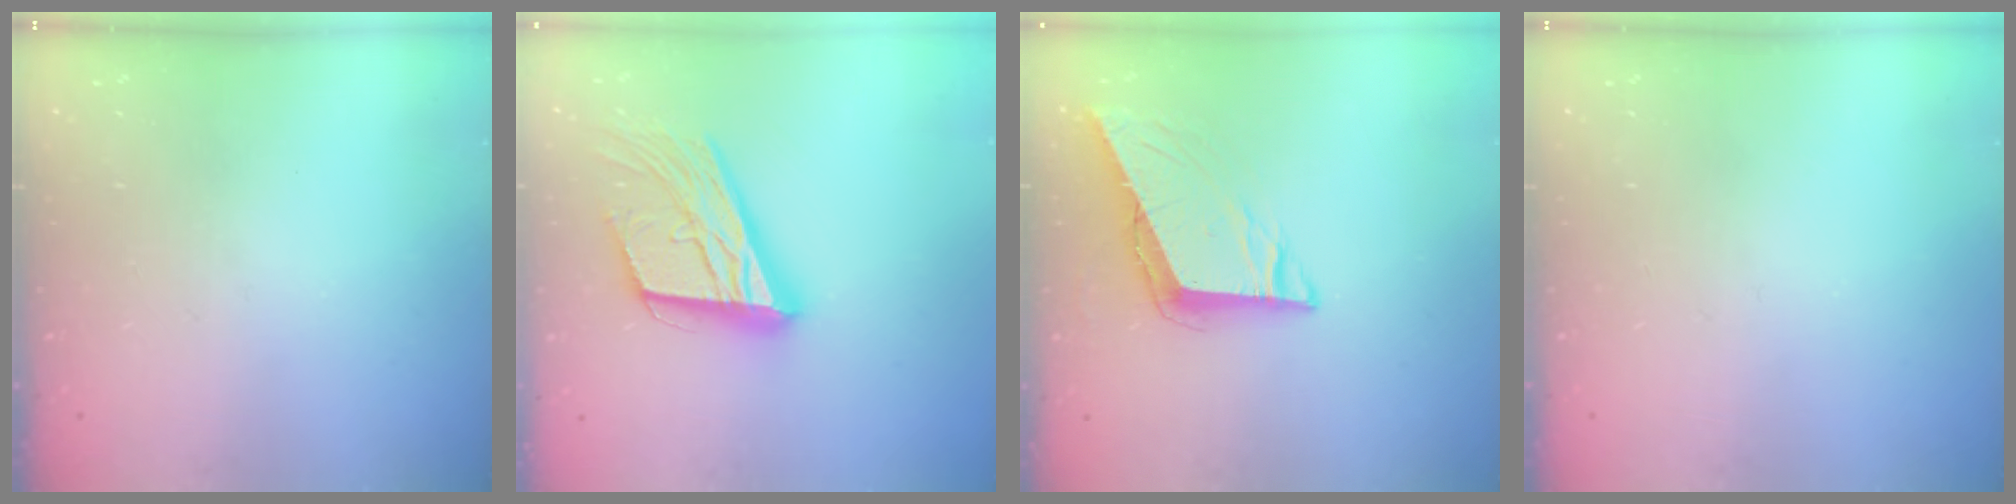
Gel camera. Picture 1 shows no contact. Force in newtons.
{"total": 22.7, "press": 22.3, "slide": 4.0}
{"total": 8.7, "press": 8.4, "slide": 2.1}
{"total": 0.0}